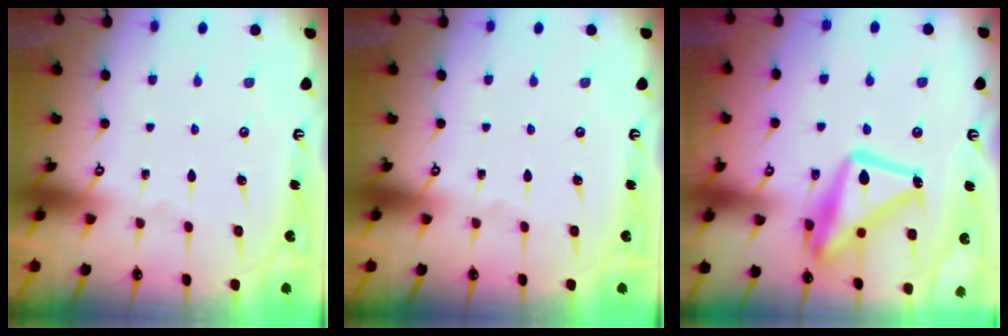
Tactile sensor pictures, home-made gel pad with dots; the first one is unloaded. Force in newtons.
{"total": 0.0}
{"total": 16.0, "press": 15.9, "slide": 1.3}